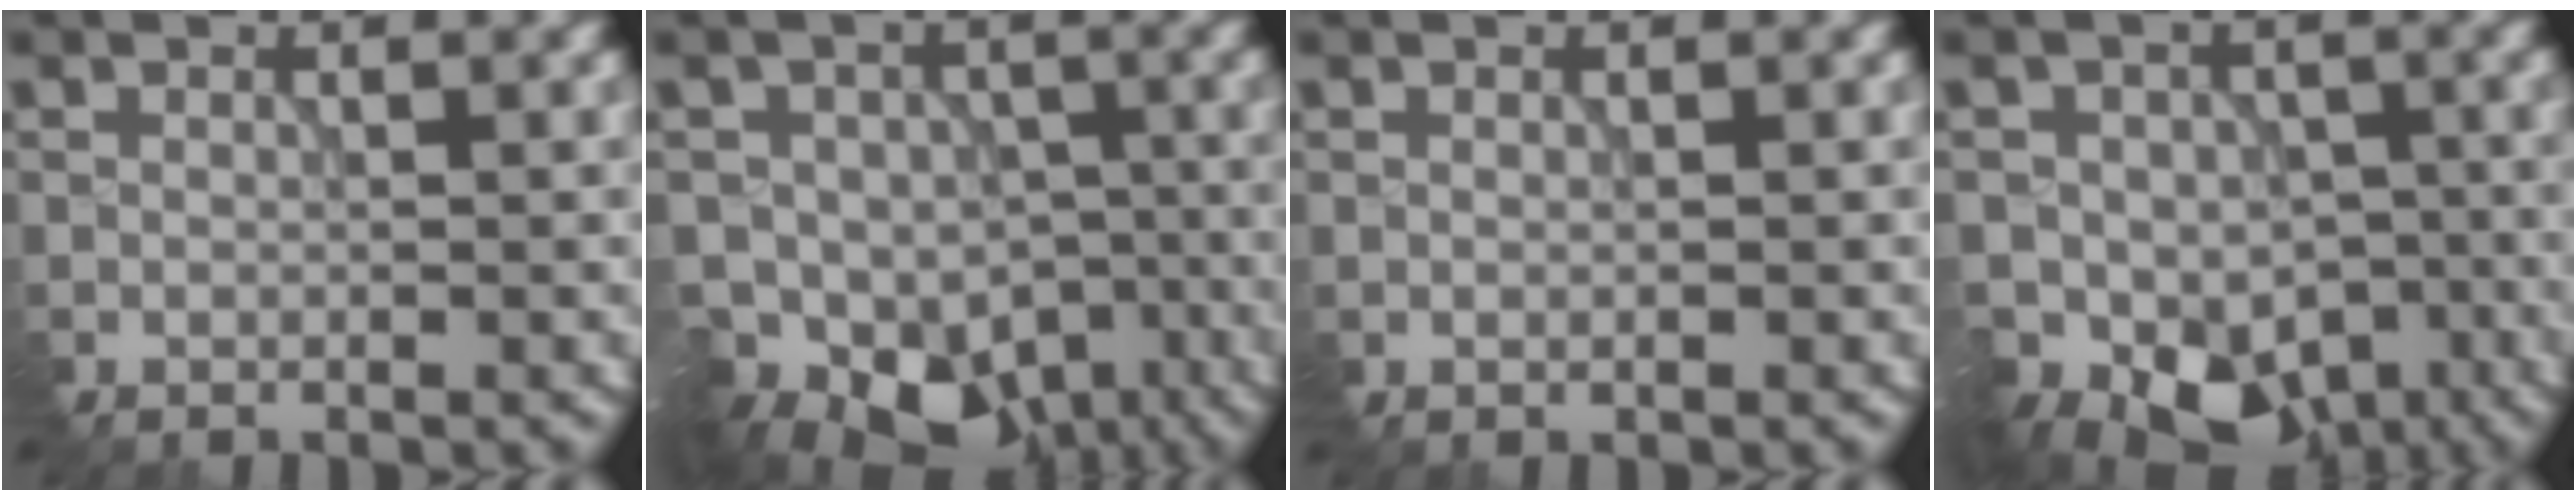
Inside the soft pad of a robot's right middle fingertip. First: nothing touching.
{"total": 12.4, "force": [-7.4, 9.1, 4.1], "torque": [-0.053, -0.030, -0.100]}
{"total": 0.0}
{"total": 10.2, "force": [-5.8, 7.8, 3.1], "torque": [-0.031, -0.031, -0.088]}